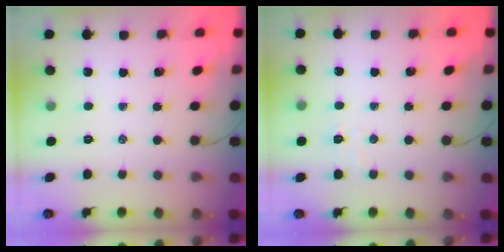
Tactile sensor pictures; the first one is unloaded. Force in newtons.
{"total": 3.7, "press": 3.6, "slide": 0.8}